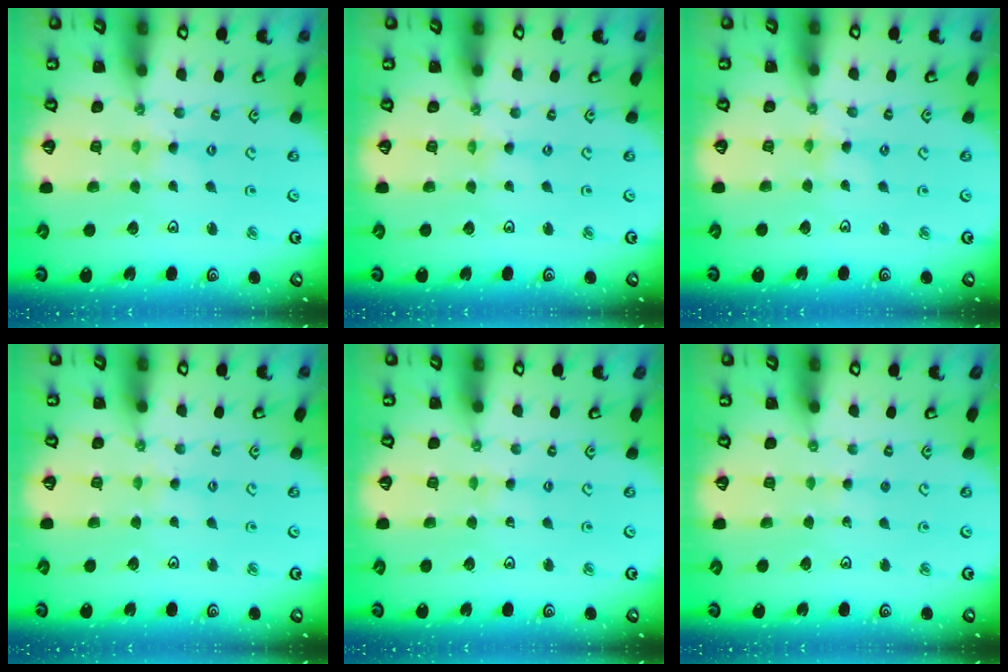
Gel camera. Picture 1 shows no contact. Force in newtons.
{"total": 0.0}
{"total": 2.3, "press": 2.2, "slide": 0.4}
{"total": 2.8, "press": 2.8, "slide": 0.3}
{"total": 1.5, "press": 1.5, "slide": 0.3}
{"total": 2.6, "press": 2.6, "slide": 0.3}